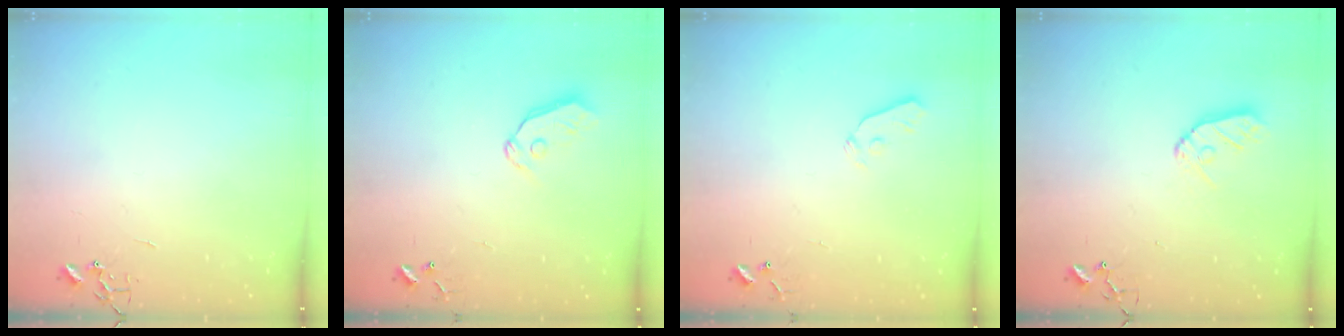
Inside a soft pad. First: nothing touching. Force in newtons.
{"total": 6.8, "press": 6.8, "slide": 0.7}
{"total": 4.1, "press": 4.0, "slide": 0.6}
{"total": 9.0, "press": 8.9, "slide": 0.8}